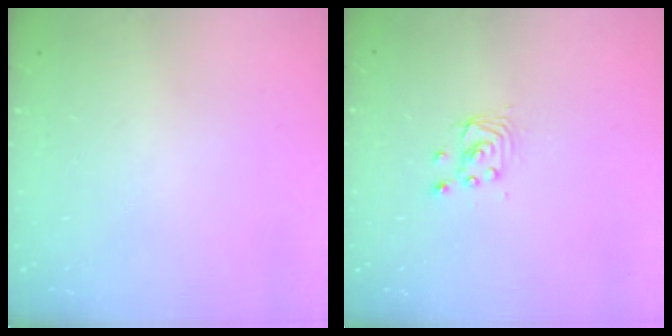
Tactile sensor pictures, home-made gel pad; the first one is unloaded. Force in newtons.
{"total": 2.9, "press": 2.9, "slide": 0.1}